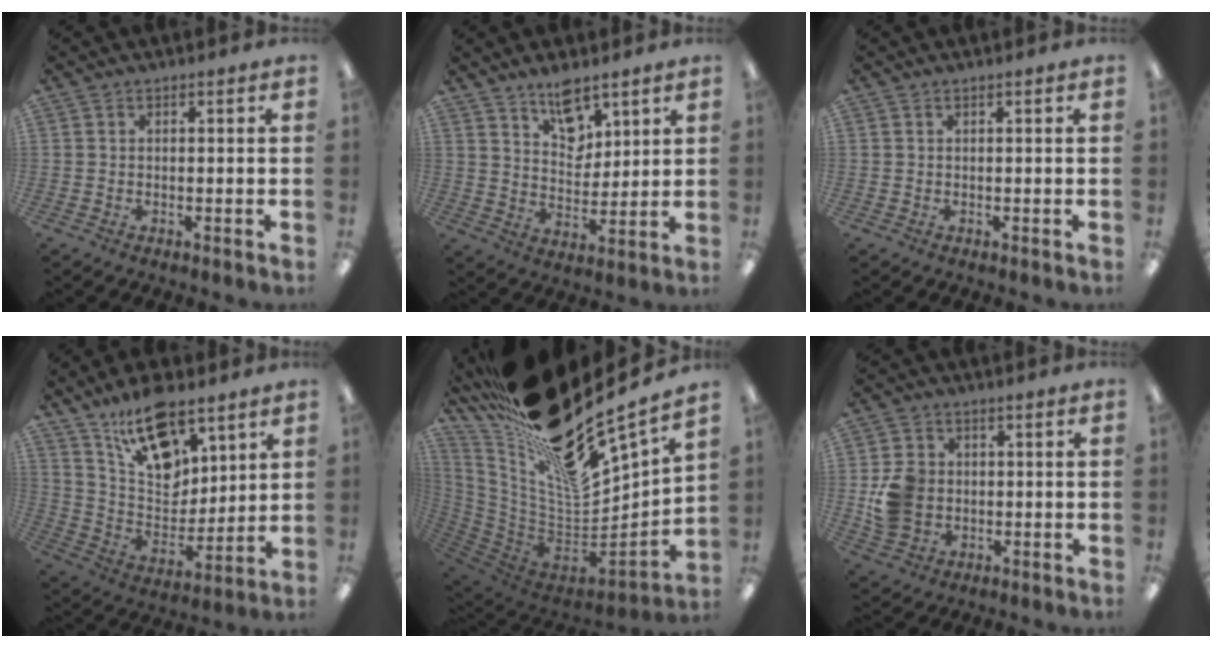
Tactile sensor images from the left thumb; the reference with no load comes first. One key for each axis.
{"total": 9.4, "fx": 7.0, "fy": 4.9, "fz": 3.9, "tx": -0.051, "ty": -0.041, "tz": 0.125}
{"total": 0.0}
{"total": 17.3, "fx": 11.6, "fy": 8.7, "fz": 9.5, "tx": -0.167, "ty": -0.059, "tz": 0.210}
{"total": 26.9, "fx": 18.4, "fy": 9.2, "fz": 17.4, "tx": -0.275, "ty": -0.148, "tz": 0.325}
{"total": 8.4, "fx": -0.3, "fy": 7.2, "fz": 4.3, "tx": -0.079, "ty": 0.015, "tz": 0.002}